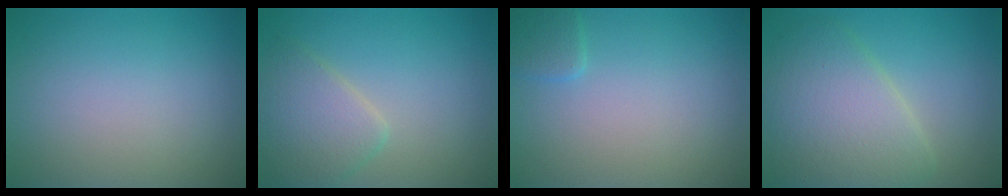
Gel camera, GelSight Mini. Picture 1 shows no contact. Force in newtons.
{"total": 3.8, "press": 3.8, "slide": 0.2}
{"total": 1.3, "press": 1.3, "slide": 0.1}
{"total": 6.8, "press": 6.8, "slide": 0.2}